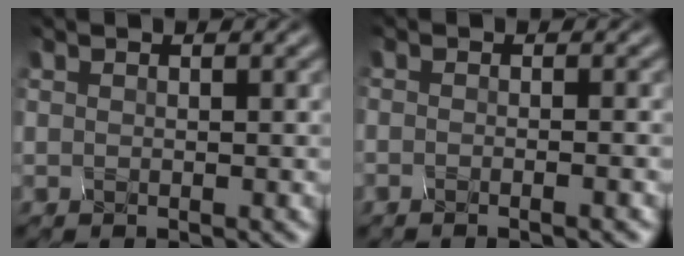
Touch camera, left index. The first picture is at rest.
{"total": 1.6, "force": [-0.8, 0.8, 1.1], "torque": [-0.004, 0.007, -0.034]}